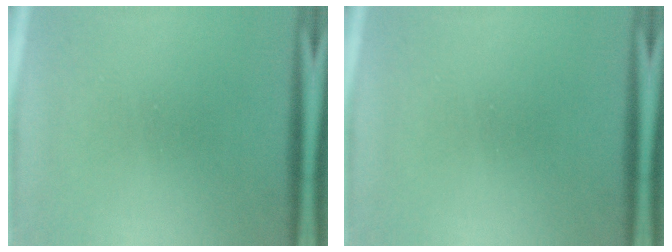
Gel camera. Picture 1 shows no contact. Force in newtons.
{"total": 0.0}